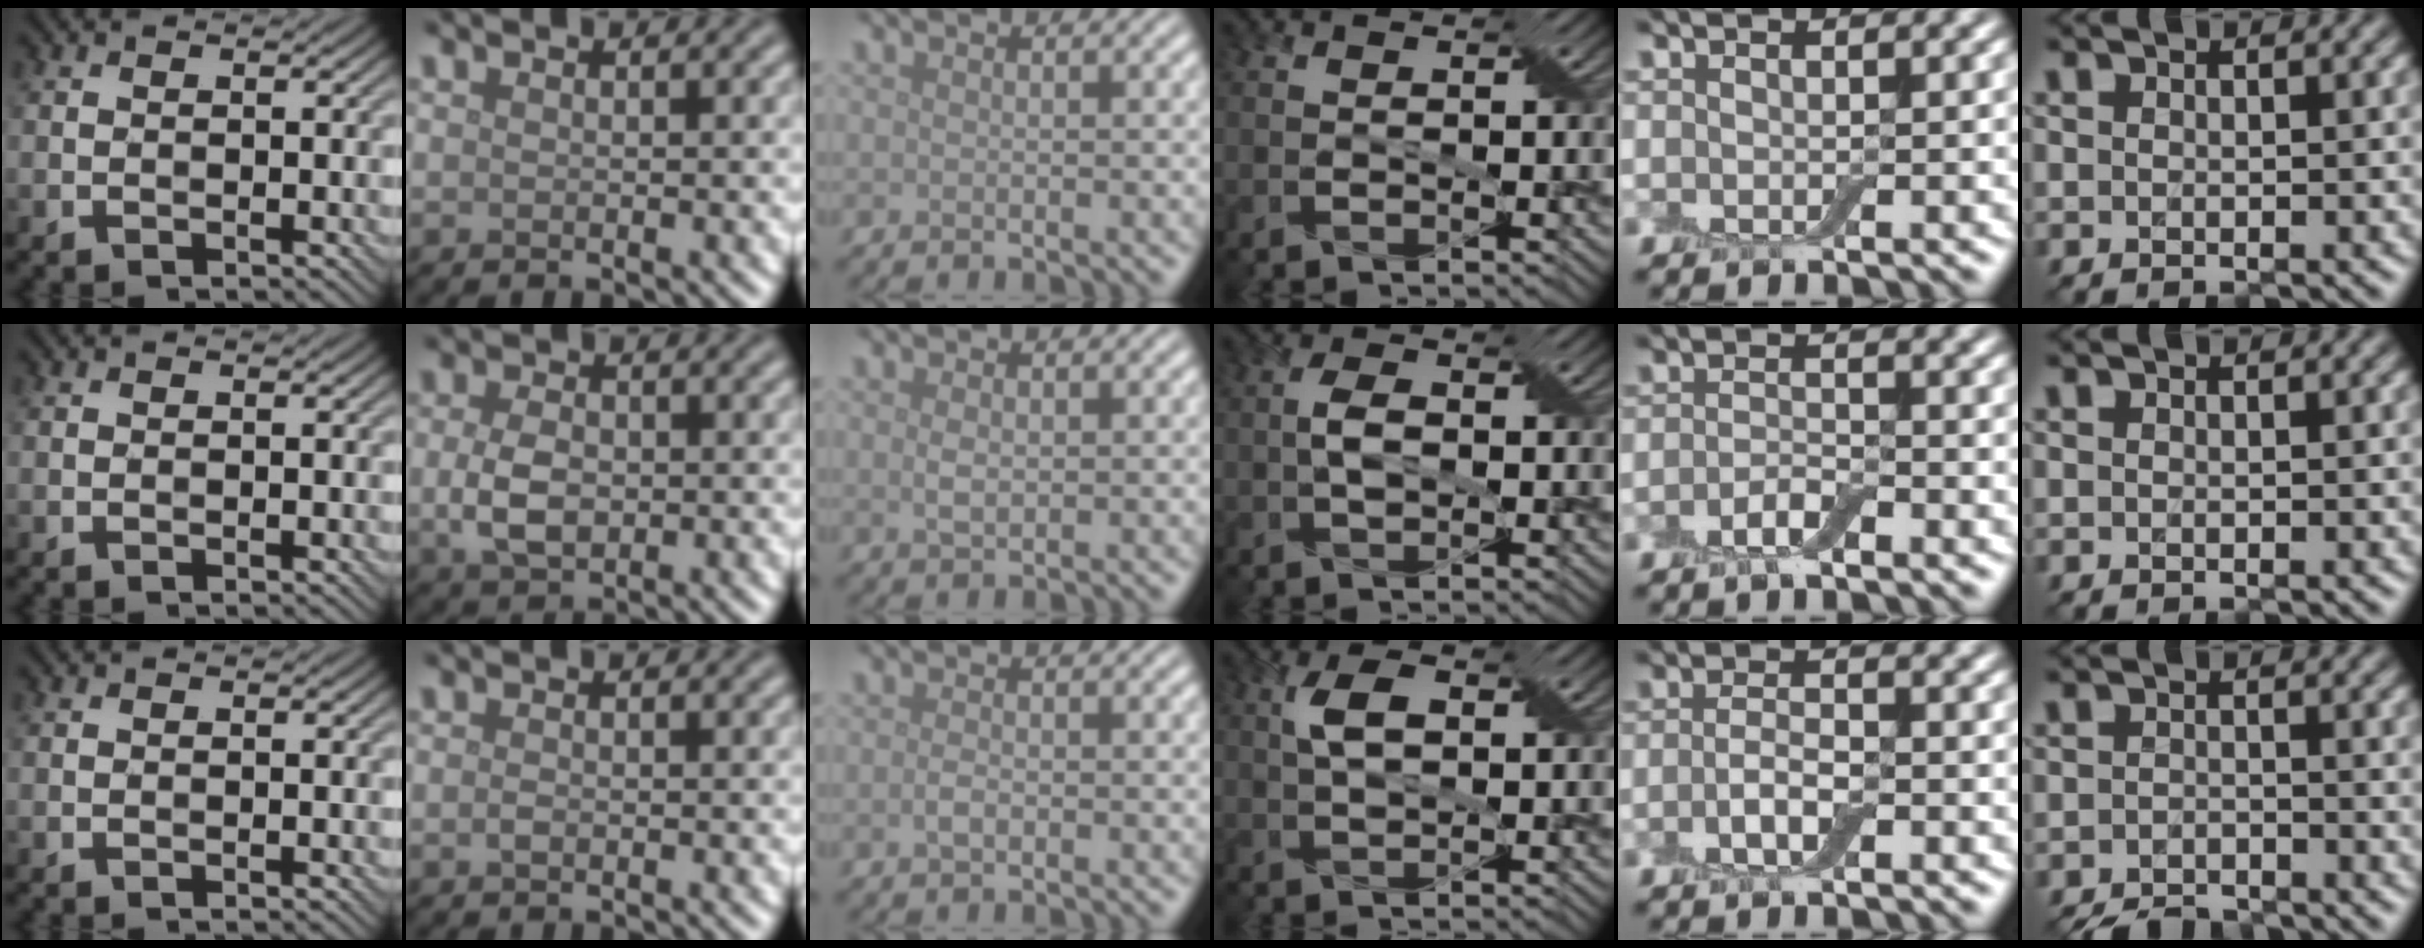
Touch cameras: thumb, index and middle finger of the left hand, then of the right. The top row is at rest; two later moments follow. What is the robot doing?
{"motion": "fold", "object": "apron"}